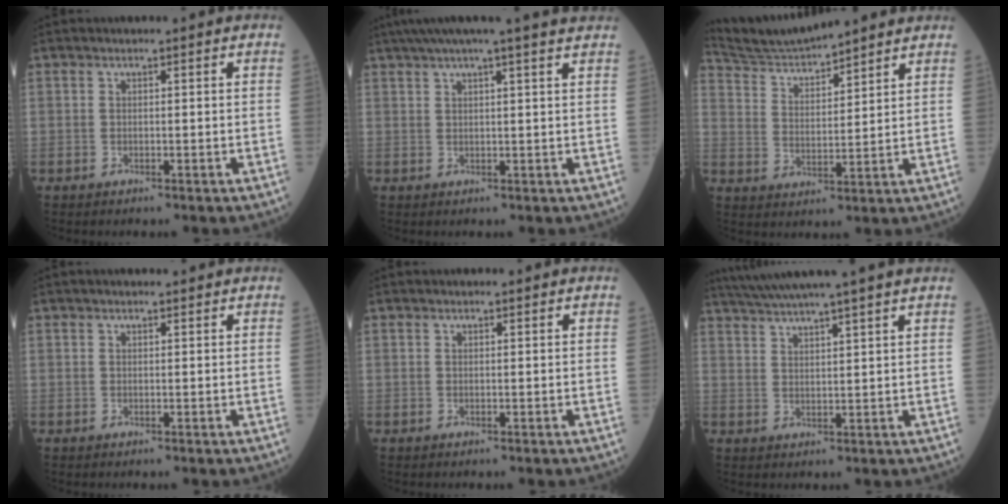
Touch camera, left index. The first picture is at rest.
{"total": 12.0, "force": [10.1, -0.6, 6.5], "torque": [-0.108, 0.036, 0.124]}
{"total": 10.7, "force": [10.4, 0.4, 2.8], "torque": [-0.068, 0.029, 0.192]}
{"total": 0.9, "force": [0.9, 0.2, 0.1], "torque": [-0.010, 0.003, 0.013]}
{"total": 0.0}
{"total": 11.1, "force": [9.7, -1.7, 5.2], "torque": [-0.094, 0.020, 0.143]}